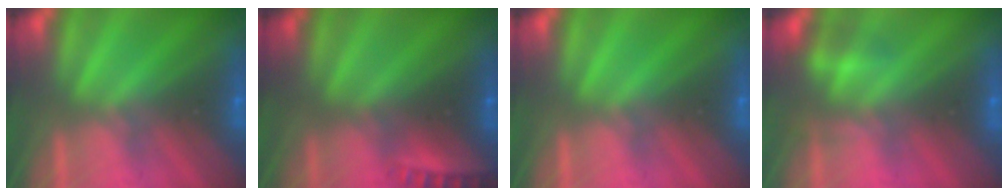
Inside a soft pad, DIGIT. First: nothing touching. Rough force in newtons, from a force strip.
{"total": 2.3}
{"total": 0.0}
{"total": 2.3}